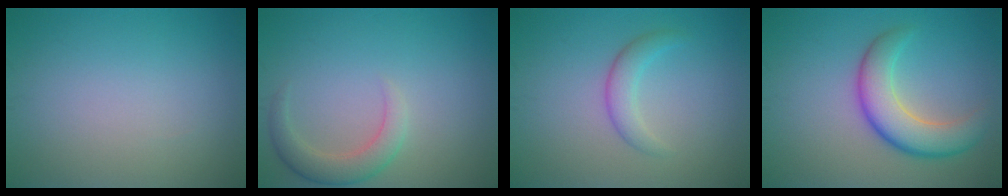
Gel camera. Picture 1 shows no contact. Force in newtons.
{"total": 2.9, "press": 2.9, "slide": 0.4}
{"total": 2.2, "press": 2.2, "slide": 0.1}
{"total": 5.7, "press": 5.7, "slide": 0.3}